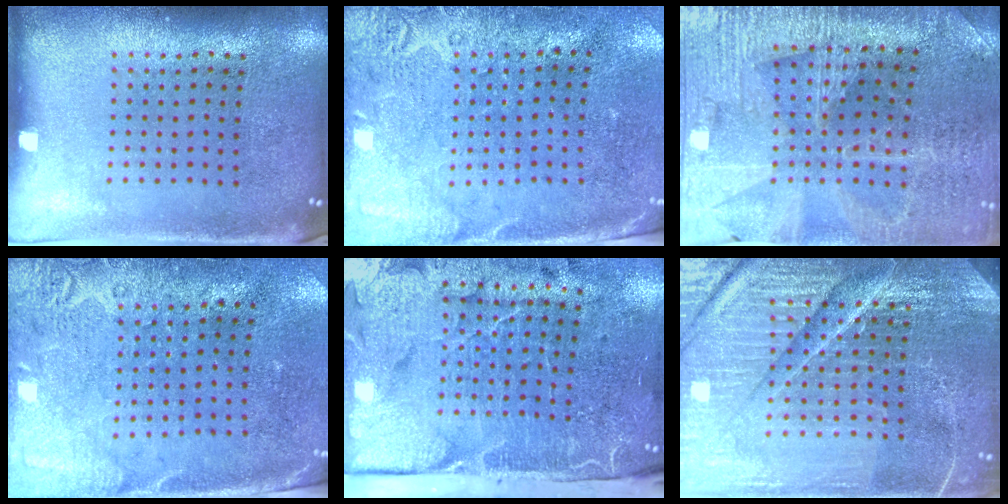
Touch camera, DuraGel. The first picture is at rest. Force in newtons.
{"total": 2.7, "press": 2.3, "slide": 1.5}
{"total": 3.1, "press": 3.0, "slide": 0.4}
{"total": 2.7, "press": 2.3, "slide": 1.5}
{"total": 5.2, "press": 4.1, "slide": 3.2}
{"total": 5.8, "press": 5.3, "slide": 2.4}